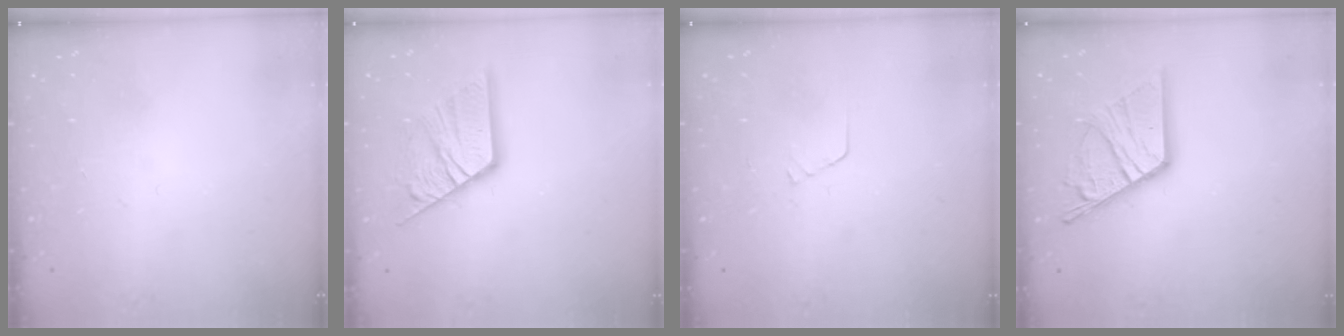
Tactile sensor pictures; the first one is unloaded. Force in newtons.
{"total": 15.5, "press": 15.4, "slide": 1.4}
{"total": 3.2, "press": 3.2, "slide": 0.3}
{"total": 15.2, "press": 15.2, "slide": 1.2}